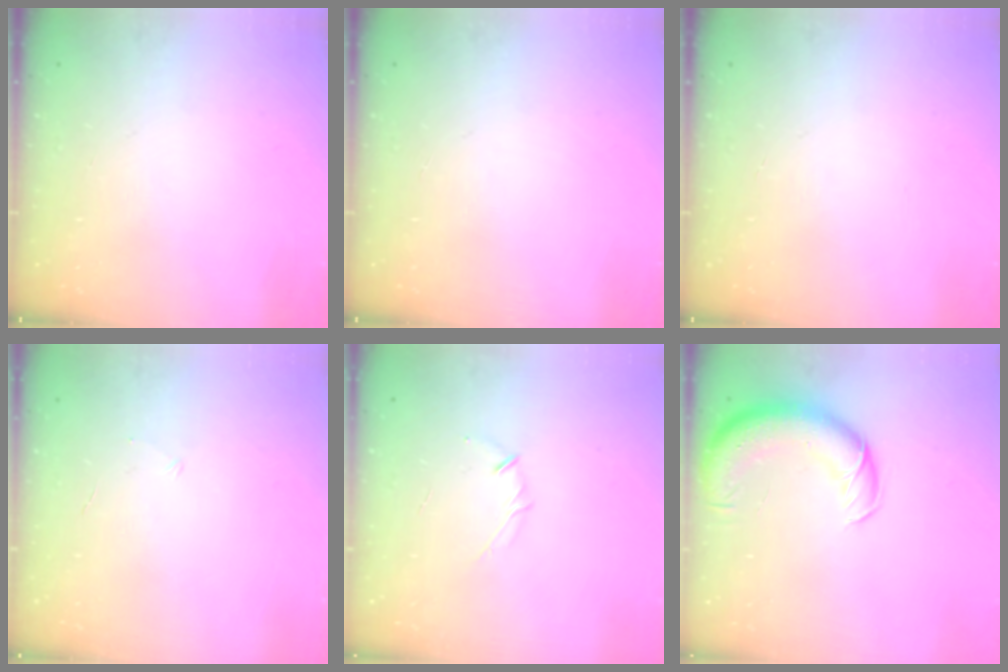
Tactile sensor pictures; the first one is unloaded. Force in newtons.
{"total": 0.0}
{"total": 0.0}
{"total": 2.4, "press": 2.3, "slide": 0.8}
{"total": 2.5, "press": 2.4, "slide": 0.4}
{"total": 11.7, "press": 11.3, "slide": 2.9}